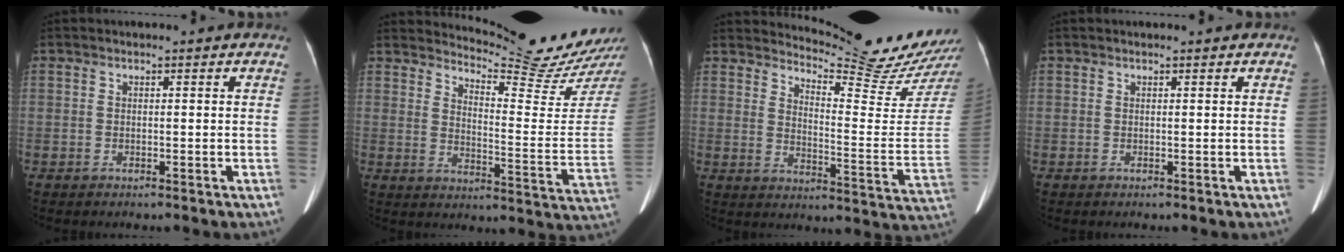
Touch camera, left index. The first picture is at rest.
{"total": 16.5, "force": [15.9, -1.7, 4.1], "torque": [-0.069, -0.114, 0.199]}
{"total": 17.4, "force": [16.8, -1.6, 4.1], "torque": [-0.072, -0.127, 0.209]}
{"total": 0.6, "force": [0.6, 0.0, 0.2], "torque": [-0.009, 0.006, 0.008]}